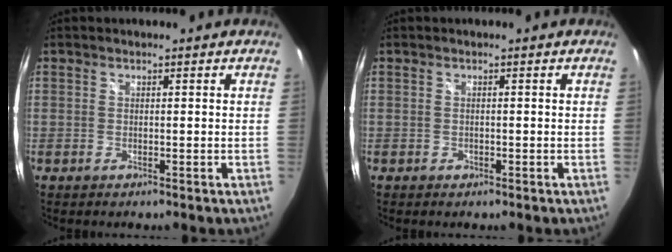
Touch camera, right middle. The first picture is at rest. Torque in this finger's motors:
{"motor_torque": [0.14, -0.06, 0.00, -0.01]}